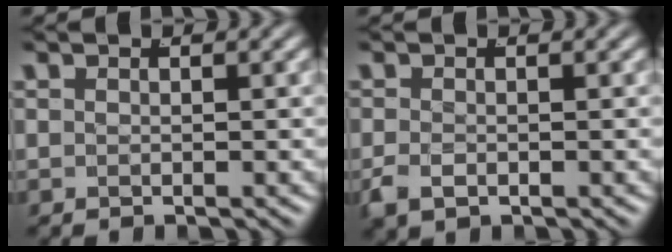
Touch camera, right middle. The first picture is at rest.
{"total": 1.8, "force": [-1.0, 0.9, 1.1], "torque": [-0.032, -0.011, -0.010]}